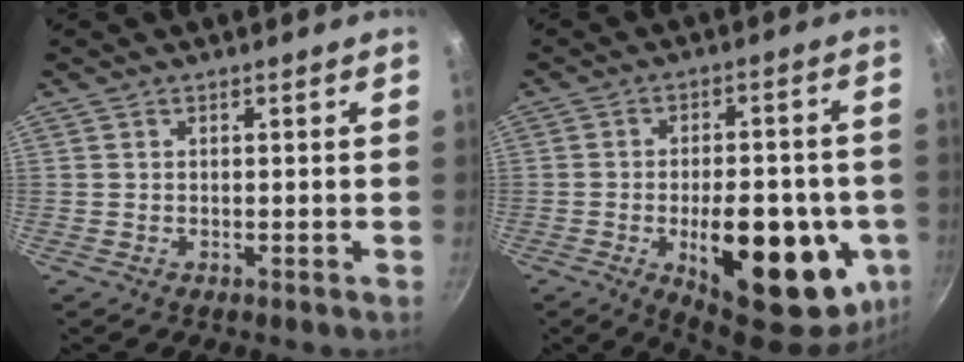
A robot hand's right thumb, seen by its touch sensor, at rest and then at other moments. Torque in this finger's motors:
{"motor_torque": [2.30, 2.74, 2.16, -0.60, 0.37]}